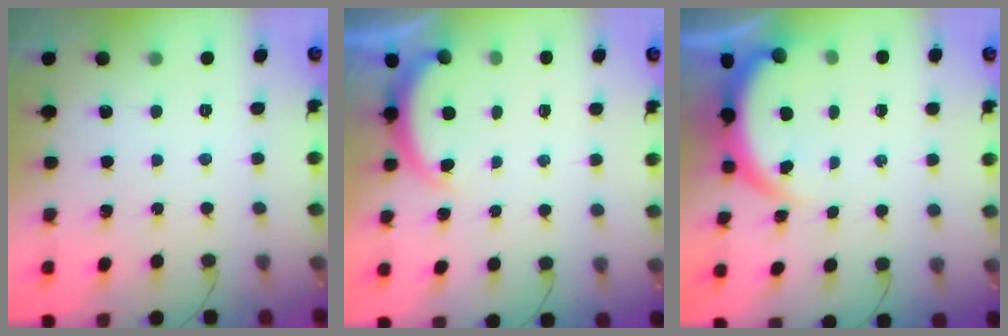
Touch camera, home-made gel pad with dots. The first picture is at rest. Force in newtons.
{"total": 2.2, "press": 2.2, "slide": 0.5}
{"total": 3.9, "press": 3.9, "slide": 0.1}